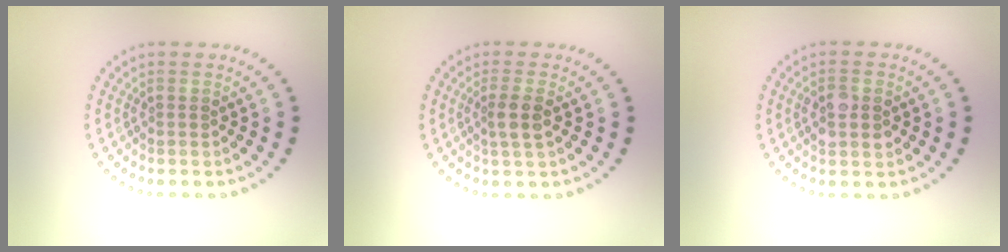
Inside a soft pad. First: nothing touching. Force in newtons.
{"total": 2.0, "press": 1.7, "slide": 1.0}
{"total": 2.6, "press": 2.6, "slide": 0.2}